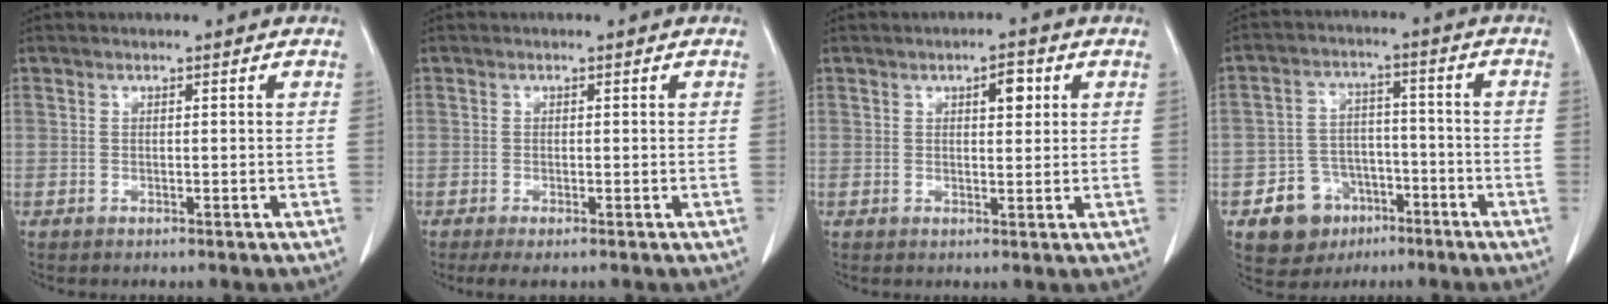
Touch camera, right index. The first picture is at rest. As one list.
[{"total": 2.1, "force": [-1.3, 0.5, 1.6], "torque": [-0.033, -0.007, -0.021]}, {"total": 3.2, "force": [1.2, 1.2, 2.6], "torque": [-0.040, 0.002, 0.017]}, {"total": 8.3, "force": [-4.3, 6.7, 2.3], "torque": [-0.041, 0.017, -0.061]}]